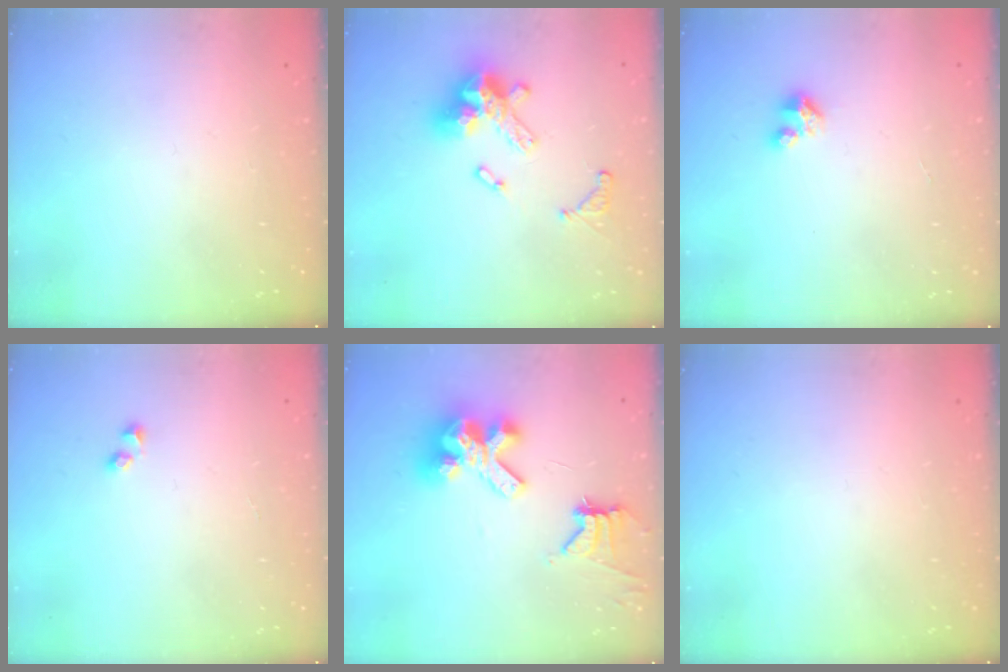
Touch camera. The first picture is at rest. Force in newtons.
{"total": 14.4, "press": 14.3, "slide": 1.2}
{"total": 2.5, "press": 2.5, "slide": 0.3}
{"total": 1.9, "press": 1.8, "slide": 0.7}
{"total": 13.0, "press": 12.9, "slide": 1.6}
{"total": 0.0}